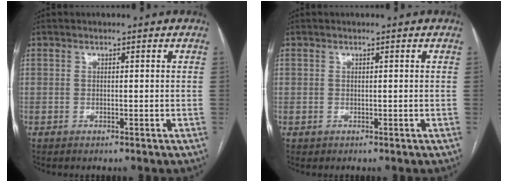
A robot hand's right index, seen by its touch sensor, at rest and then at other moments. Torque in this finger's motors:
{"motor_torque": [-0.51, 0.09, -1.05, -0.17]}